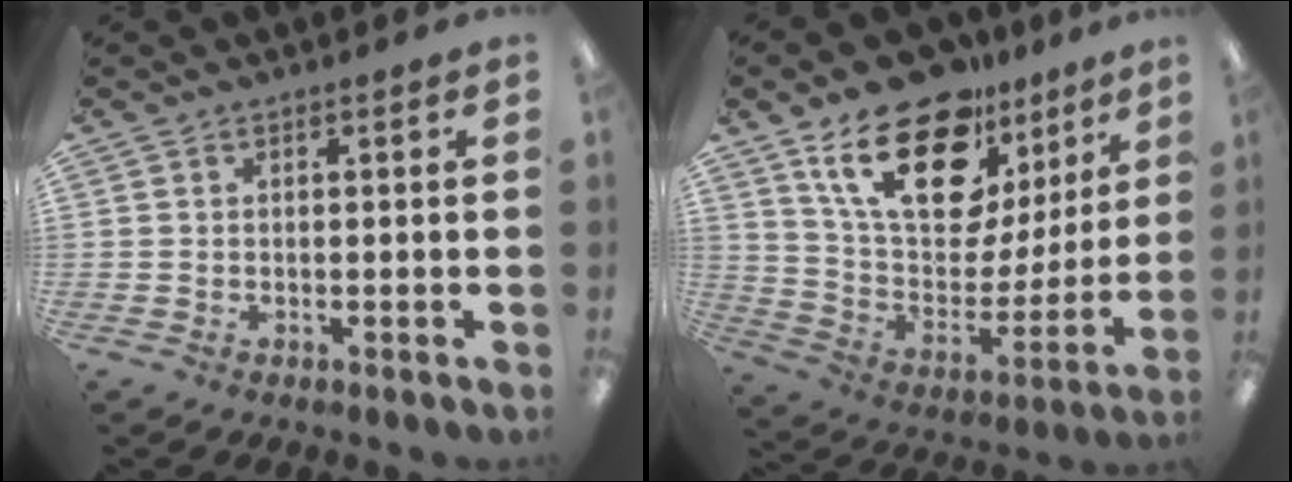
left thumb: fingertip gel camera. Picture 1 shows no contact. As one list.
[{"total": 23.4, "force": [15.2, 11.7, 13.4], "torque": [-0.227, -0.088, 0.271]}]